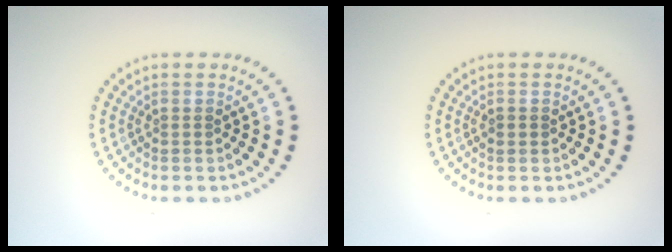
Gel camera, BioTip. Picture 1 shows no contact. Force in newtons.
{"total": 0.9, "press": 0.8, "slide": 0.1}